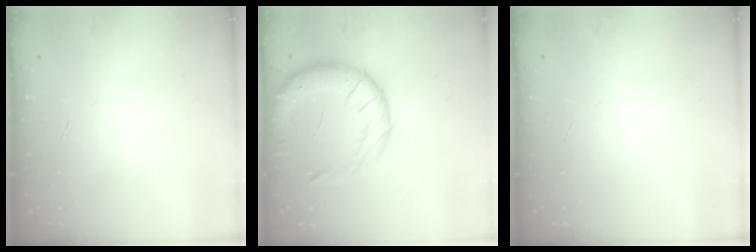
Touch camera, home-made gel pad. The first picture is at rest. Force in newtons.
{"total": 16.4, "press": 16.3, "slide": 1.9}
{"total": 0.0}